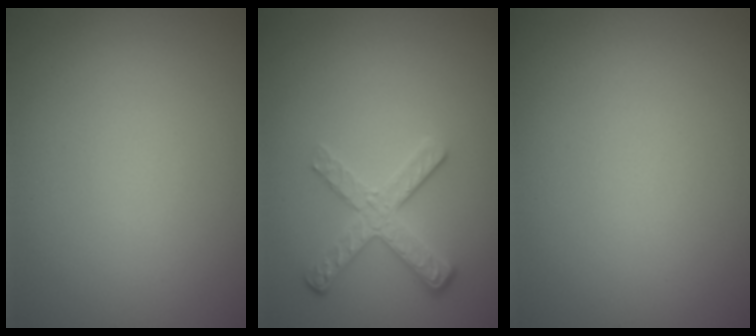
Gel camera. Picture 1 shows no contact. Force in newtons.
{"total": 3.0, "press": 2.3, "slide": 1.9}
{"total": 0.0}